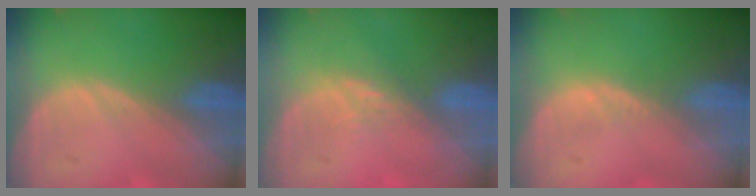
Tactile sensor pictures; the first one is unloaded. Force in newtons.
{"total": 2.4, "press": 1.9, "slide": 1.4}
{"total": 0.7, "press": 0.6, "slide": 0.3}